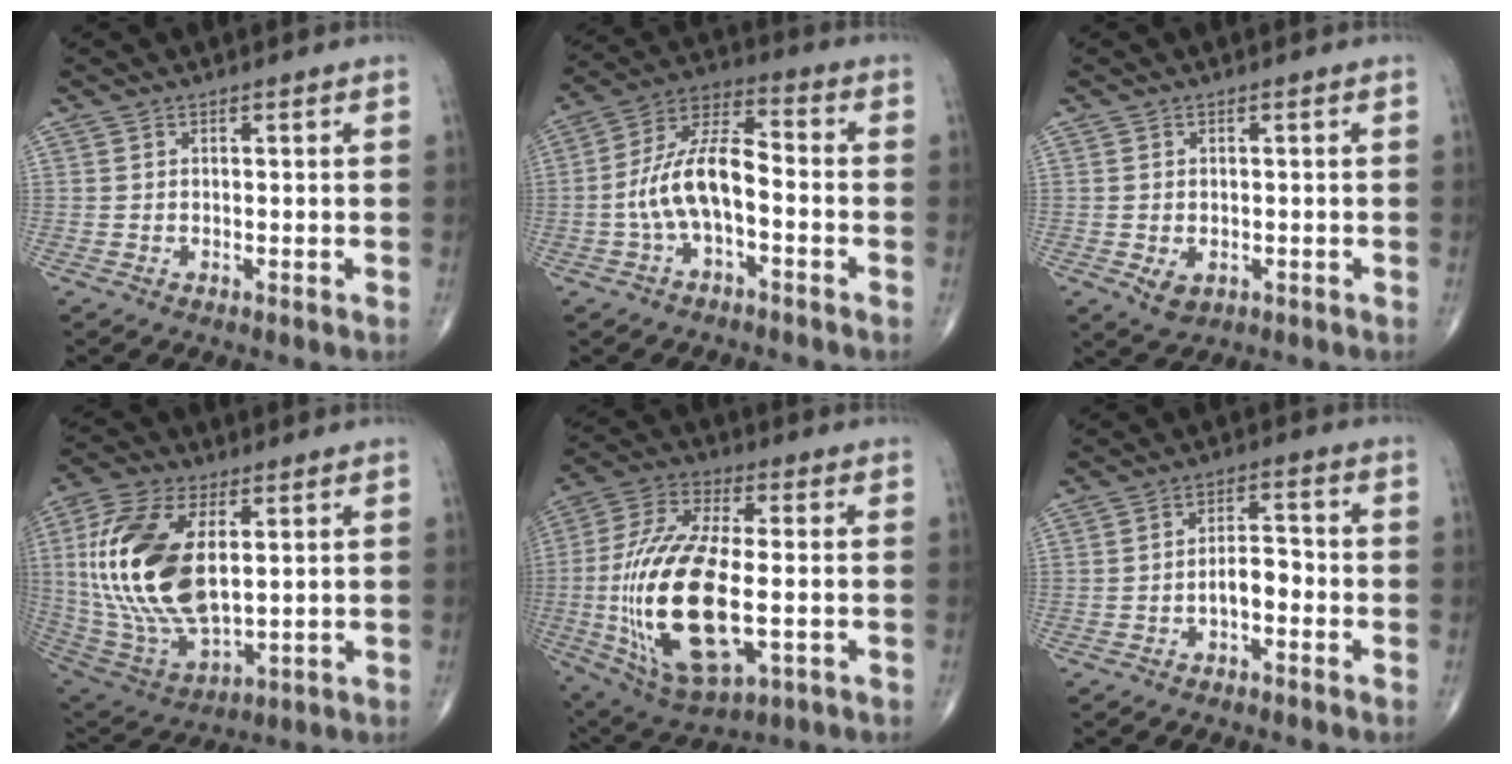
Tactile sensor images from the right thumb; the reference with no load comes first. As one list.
[{"total": 11.6, "force": [-2.7, 5.2, 10.0], "torque": [-0.194, 0.048, -0.058]}, {"total": 3.3, "force": [-0.9, 2.3, 2.2], "torque": [-0.033, -0.001, -0.006]}, {"total": 22.5, "force": [3.6, 11.6, 18.9], "torque": [-0.393, -0.020, 0.070]}, {"total": 24.5, "force": [-3.4, 10.6, 21.8], "torque": [-0.461, -0.001, -0.045]}, {"total": 4.7, "force": [-1.8, 2.3, 3.6], "torque": [-0.049, 0.028, -0.035]}]